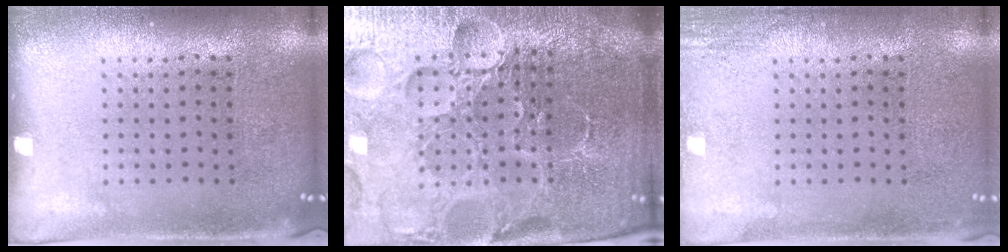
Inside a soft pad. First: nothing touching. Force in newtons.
{"total": 6.8, "press": 5.9, "slide": 3.2}
{"total": 1.8, "press": 1.8, "slide": 0.2}